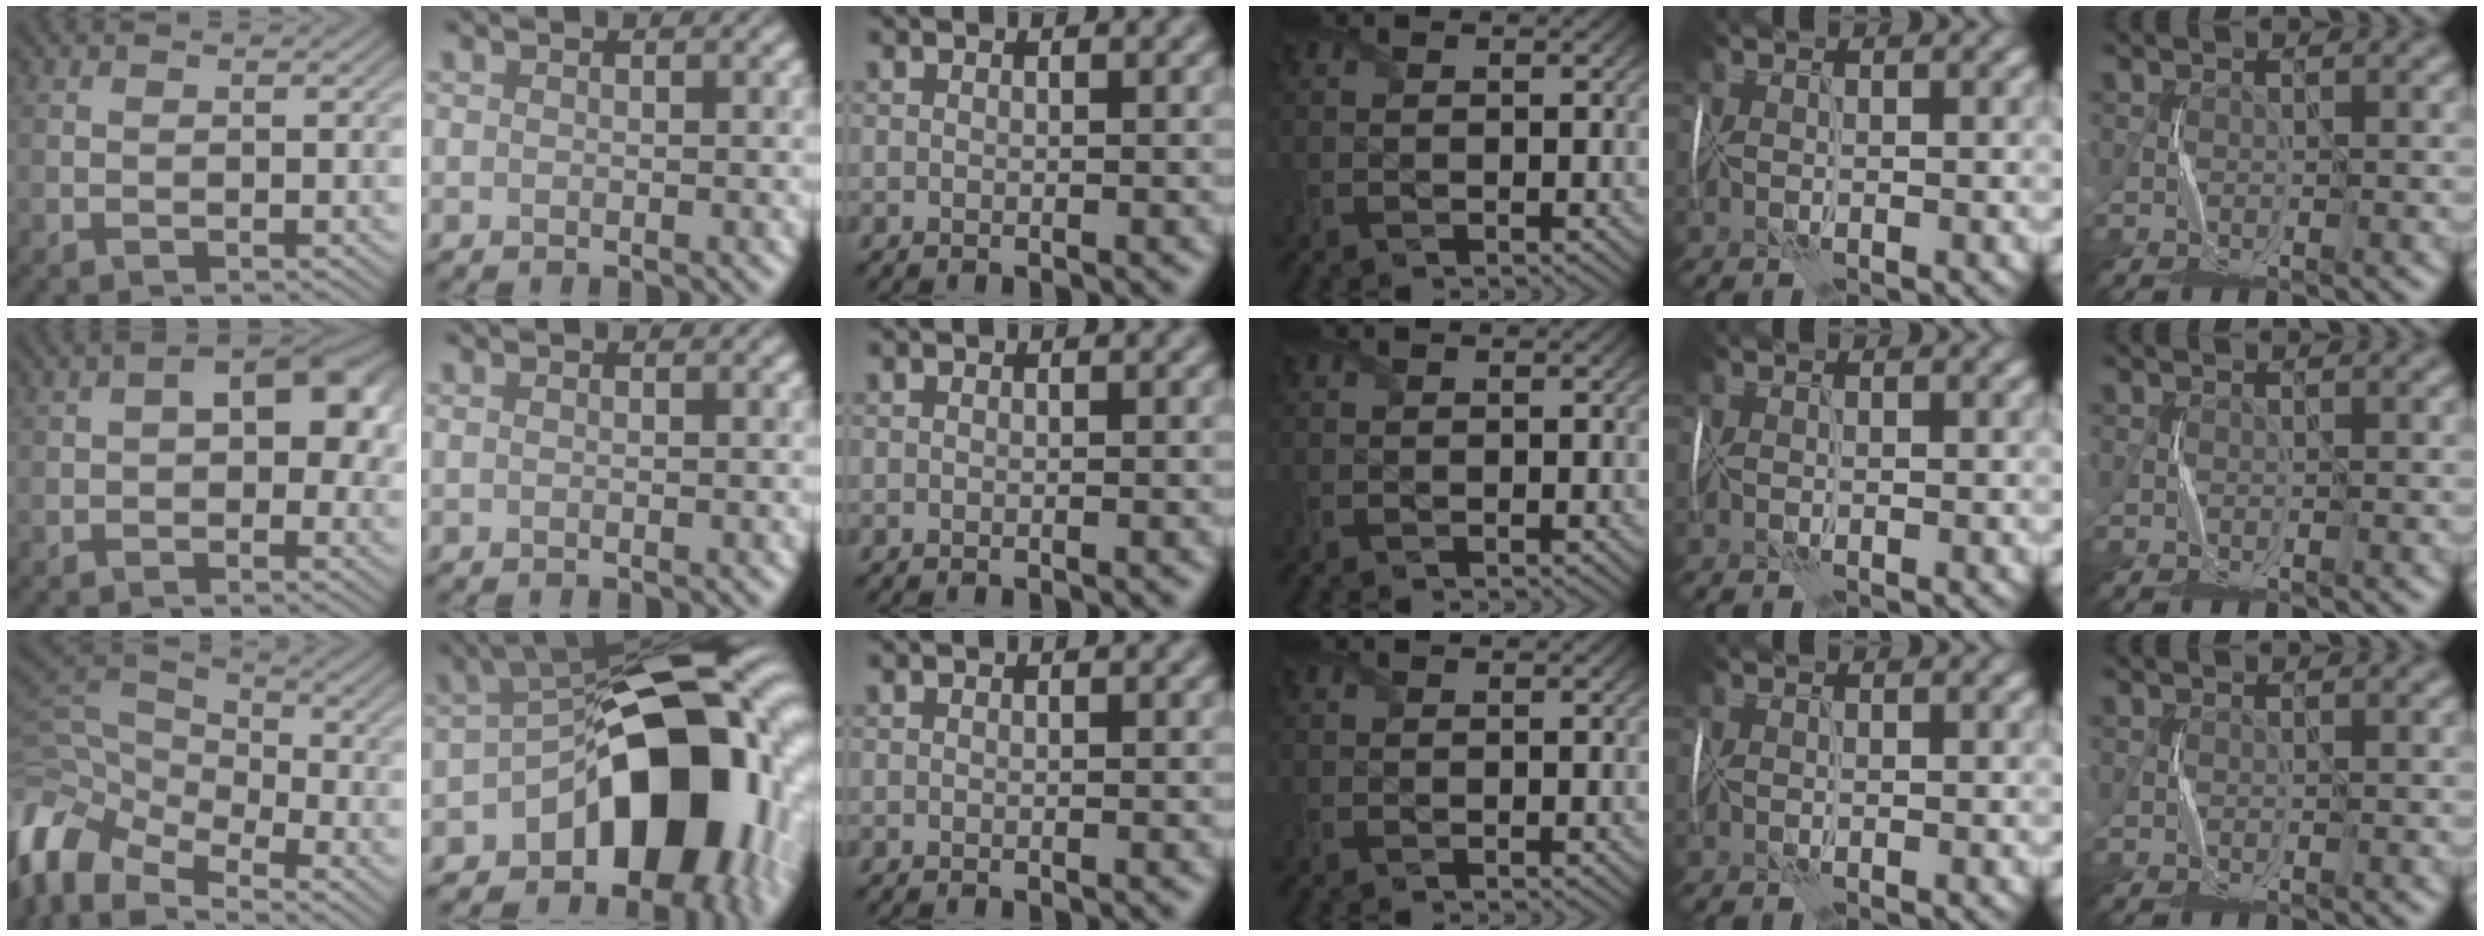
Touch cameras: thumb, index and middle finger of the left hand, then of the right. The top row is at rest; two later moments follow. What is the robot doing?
{"motion": "wrap", "object": "plastic wrap"}